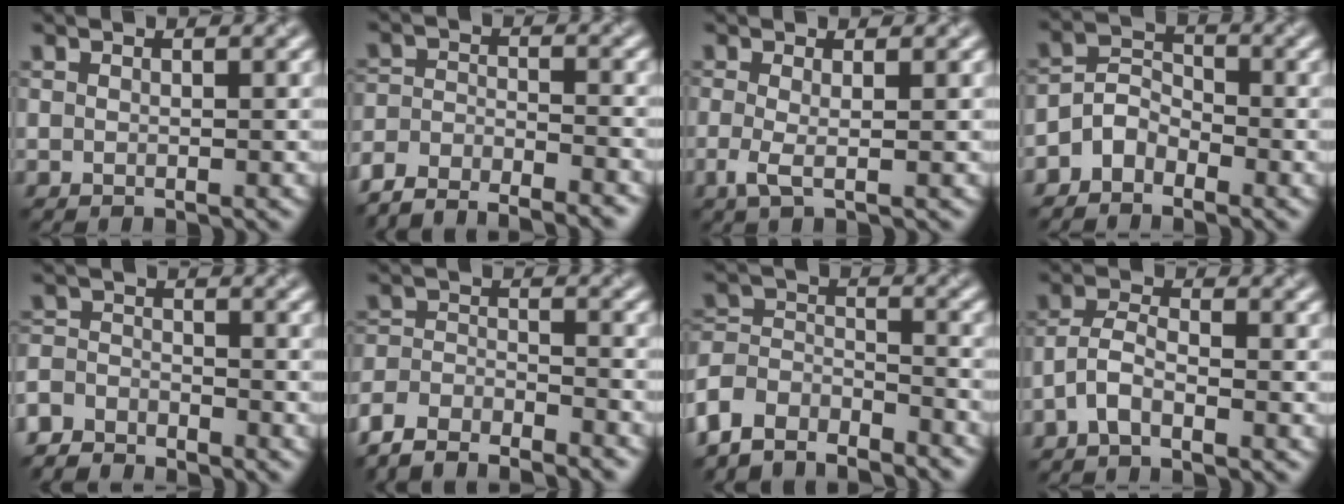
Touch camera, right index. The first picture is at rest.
{"total": 5.9, "force": [-5.7, 0.9, 1.3], "torque": [-0.020, -0.013, -0.099]}
{"total": 1.8, "force": [-0.3, 0.3, 1.8], "torque": [-0.046, -0.003, -0.009]}
{"total": 2.5, "force": [-1.9, 1.5, 0.8], "torque": [-0.013, 0.015, -0.044]}
{"total": 4.5, "force": [-4.2, 1.3, 0.7], "torque": [-0.011, -0.010, -0.089]}
{"total": 6.0, "force": [-5.8, 1.1, 1.3], "torque": [-0.026, -0.011, -0.111]}
{"total": 6.7, "force": [-5.8, 2.8, 1.7], "torque": [-0.029, -0.006, -0.110]}
{"total": 2.4, "force": [-1.5, 0.7, 1.7], "torque": [-0.042, 0.010, -0.039]}